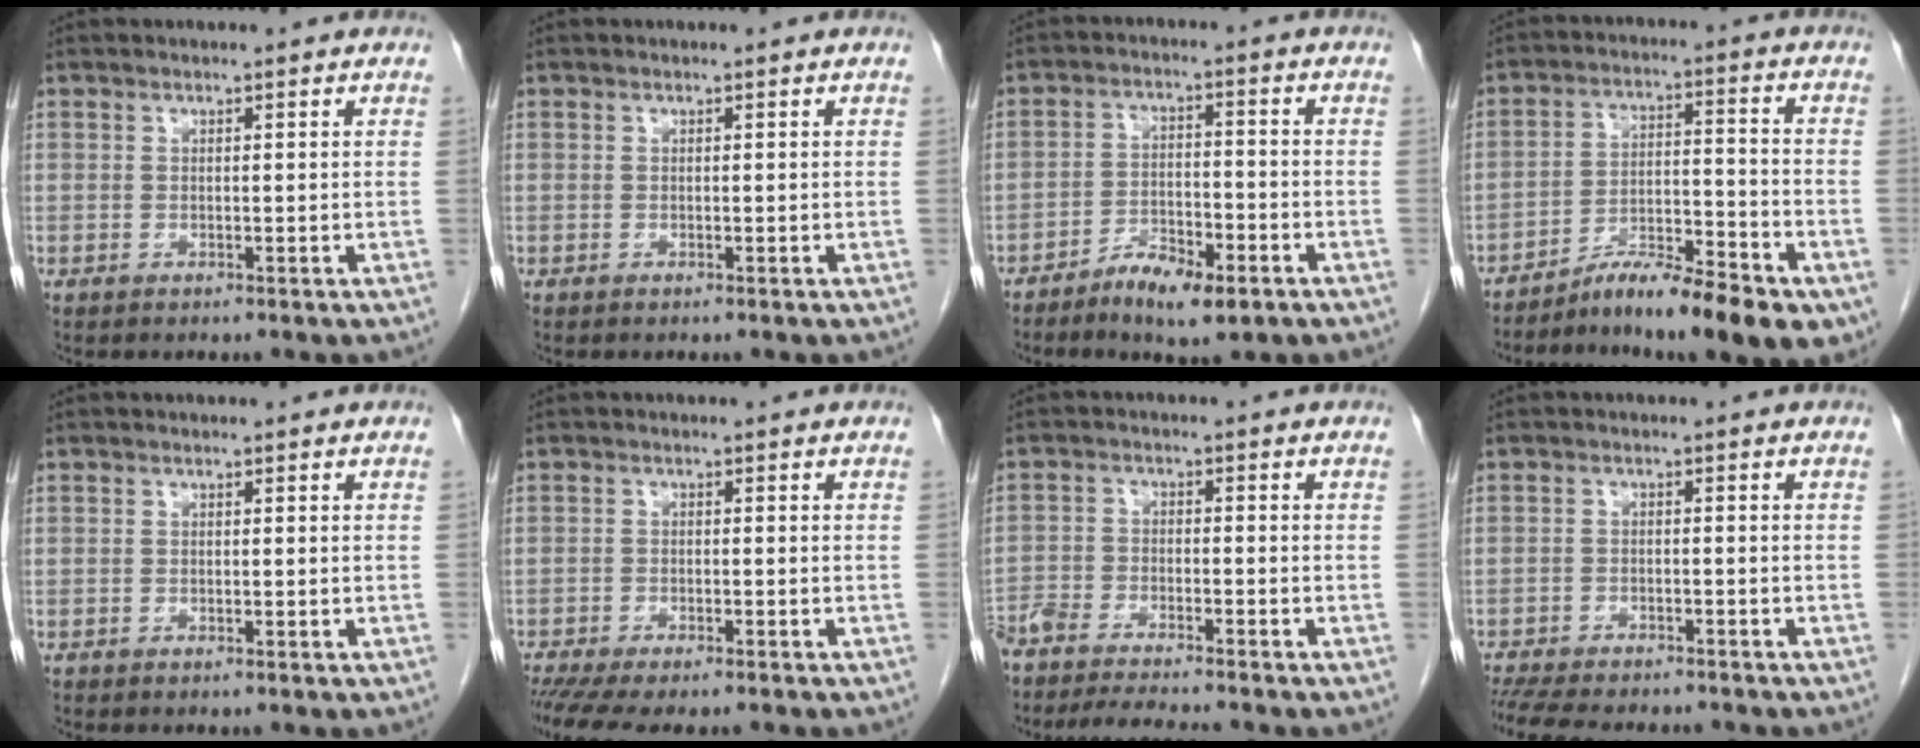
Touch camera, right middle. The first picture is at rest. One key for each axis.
{"total": 0.0}
{"total": 6.9, "fx": -4.6, "fy": 2.2, "fz": 4.8, "tx": -0.083, "ty": 0.001, "tz": -0.073}
{"total": 12.3, "fx": -9.0, "fy": 2.0, "fz": 8.1, "tx": -0.116, "ty": 0.013, "tz": -0.145}
{"total": 0.0}
{"total": 9.2, "fx": -7.6, "fy": 1.9, "fz": 4.7, "tx": -0.067, "ty": -0.006, "tz": -0.114}
{"total": 11.5, "fx": -10.4, "fy": 0.8, "fz": 4.7, "tx": -0.068, "ty": -0.014, "tz": -0.164}
{"total": 13.5, "fx": -11.8, "fy": 3.3, "fz": 5.6, "tx": -0.114, "ty": -0.012, "tz": -0.165}